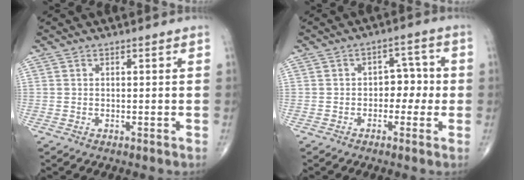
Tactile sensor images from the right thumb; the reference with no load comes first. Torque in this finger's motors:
{"motor_torque": [0.11, 0.07, 0.11, -0.34, 0.09]}